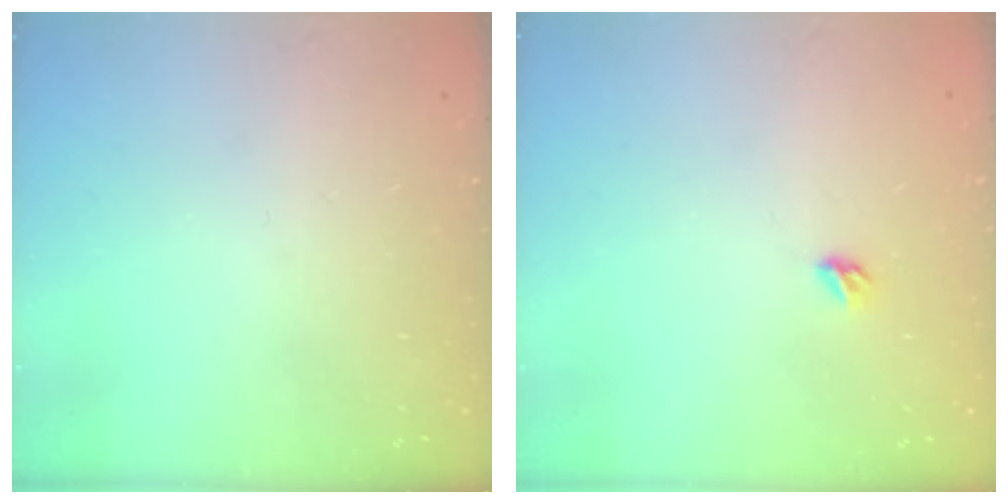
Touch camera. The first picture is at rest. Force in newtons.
{"total": 3.5, "press": 3.5, "slide": 0.8}